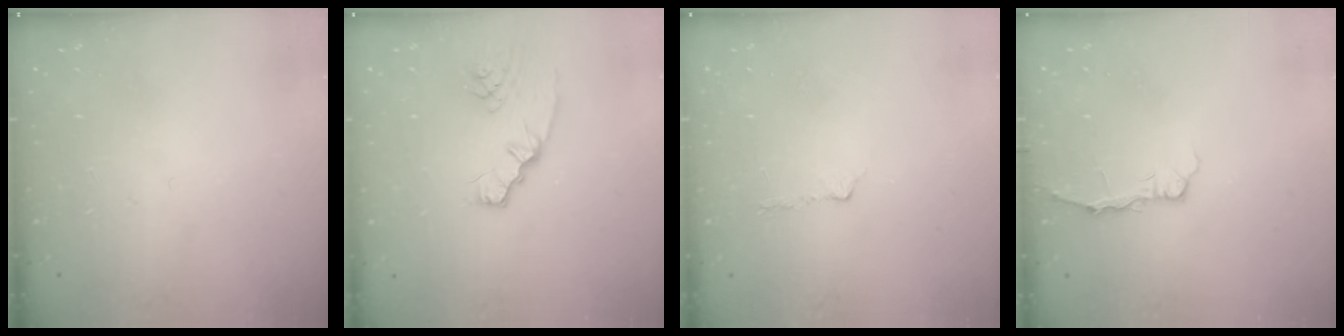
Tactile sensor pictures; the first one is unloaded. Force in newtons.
{"total": 3.4, "press": 3.4, "slide": 0.5}
{"total": 2.9, "press": 2.8, "slide": 0.8}
{"total": 2.6, "press": 2.6, "slide": 0.3}